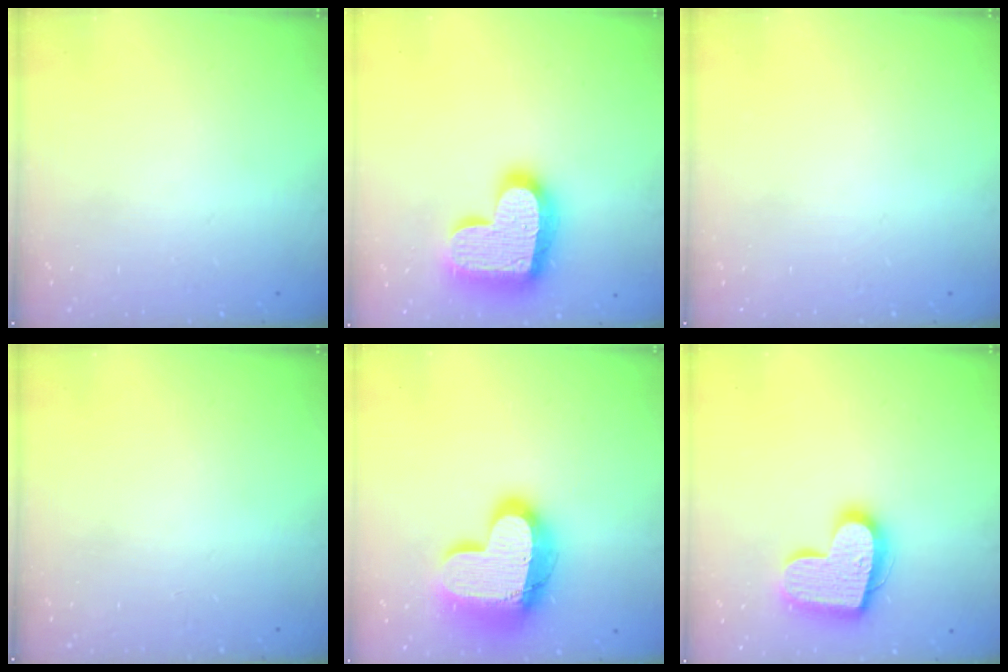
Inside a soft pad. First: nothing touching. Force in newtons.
{"total": 22.2, "press": 22.1, "slide": 1.5}
{"total": 0.0}
{"total": 0.0}
{"total": 18.9, "press": 18.8, "slide": 1.5}
{"total": 17.3, "press": 17.3, "slide": 1.1}